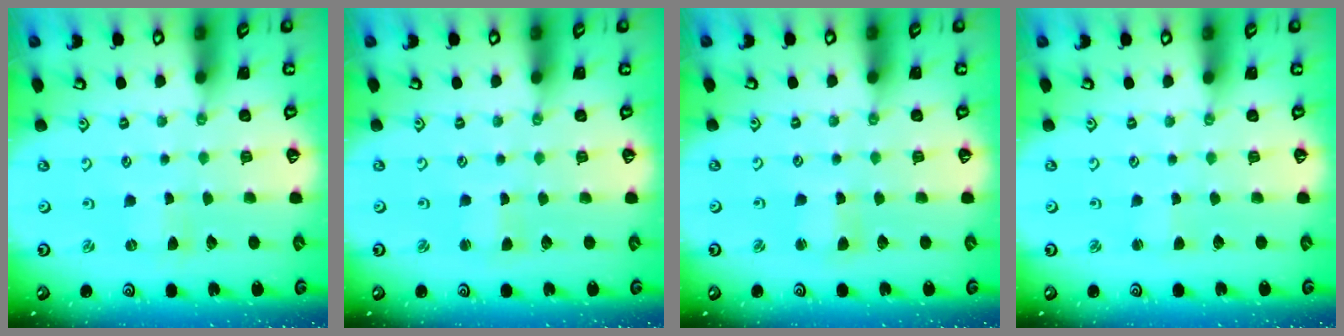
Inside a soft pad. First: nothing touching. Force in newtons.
{"total": 0.7, "press": 0.7, "slide": 0.1}
{"total": 2.6, "press": 2.5, "slide": 0.3}
{"total": 1.4, "press": 1.4, "slide": 0.3}